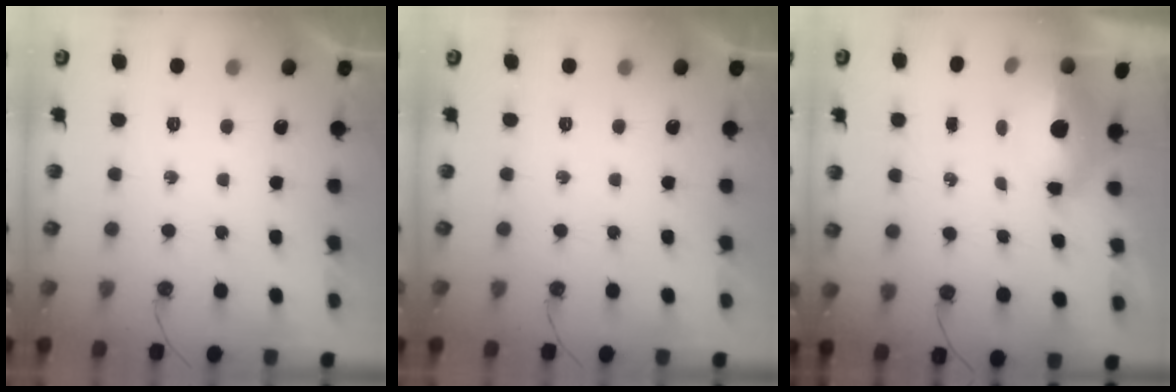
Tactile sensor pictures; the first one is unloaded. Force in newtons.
{"total": 0.0}
{"total": 12.9, "press": 9.2, "slide": 9.1}